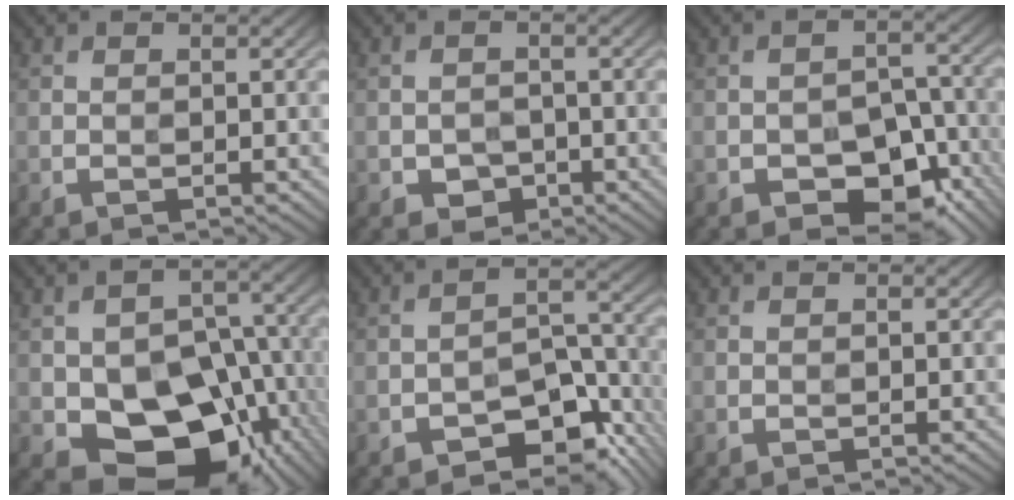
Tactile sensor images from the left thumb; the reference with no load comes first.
{"total": 2.5, "force": [-1.3, 2.0, 0.9], "torque": [-0.014, -0.008, -0.025]}
{"total": 9.6, "force": [-5.3, 5.5, 5.8], "torque": [-0.086, -0.006, -0.087]}
{"total": 15.3, "force": [-4.4, 10.3, 10.4], "torque": [-0.166, -0.030, -0.067]}
{"total": 9.2, "force": [-5.7, 4.6, 5.6], "torque": [-0.067, -0.006, -0.101]}
{"total": 0.0}